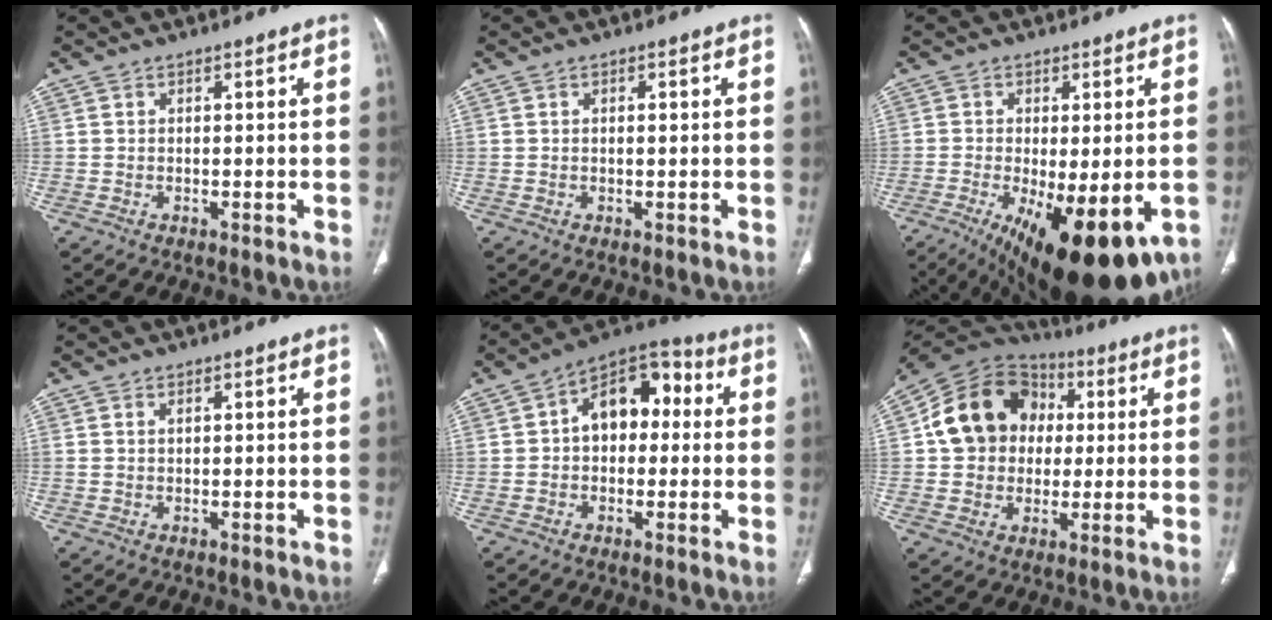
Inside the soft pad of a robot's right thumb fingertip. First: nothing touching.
{"total": 1.1, "force": [0.2, 0.4, 1.0], "torque": [-0.017, 0.002, 0.004]}
{"total": 18.9, "force": [-8.2, 7.3, 15.4], "torque": [-0.209, -0.022, -0.110]}
{"total": 0.7, "force": [0.4, 0.3, 0.5], "torque": [-0.014, 0.005, 0.010]}
{"total": 12.3, "force": [1.4, 8.2, 9.1], "torque": [-0.099, 0.038, 0.008]}
{"total": 16.0, "force": [2.1, 13.6, 8.2], "torque": [-0.119, 0.019, 0.030]}